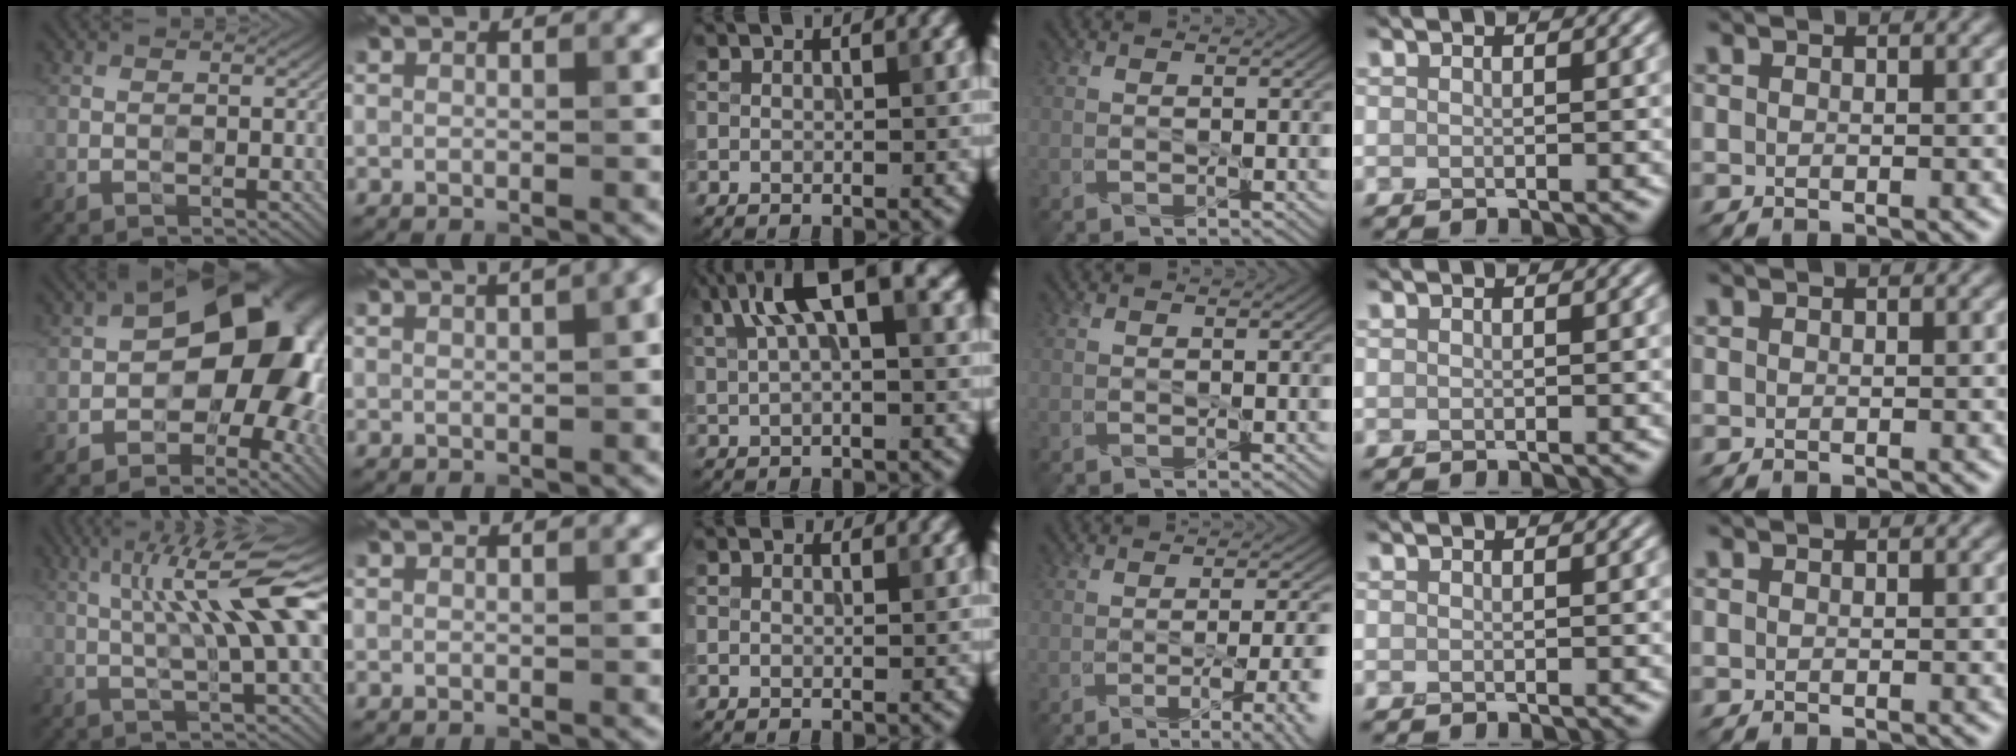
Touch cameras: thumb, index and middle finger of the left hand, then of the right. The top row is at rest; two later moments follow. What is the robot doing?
{"motion": "peel", "object": "velcro strap"}